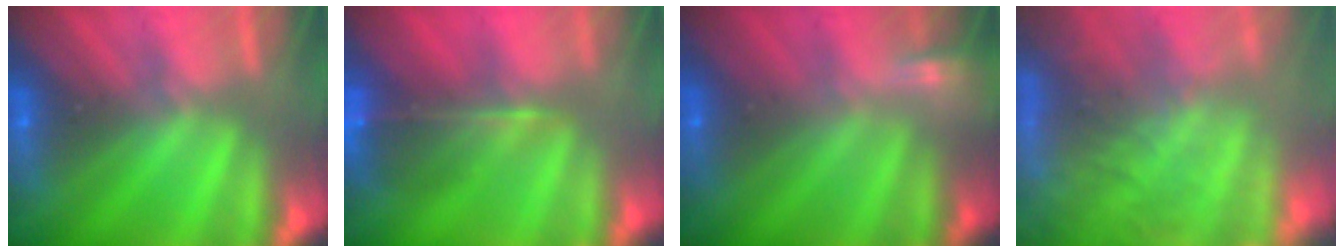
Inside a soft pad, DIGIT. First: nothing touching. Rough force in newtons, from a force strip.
{"total": 7.6}
{"total": 2.1}
{"total": 9.6}